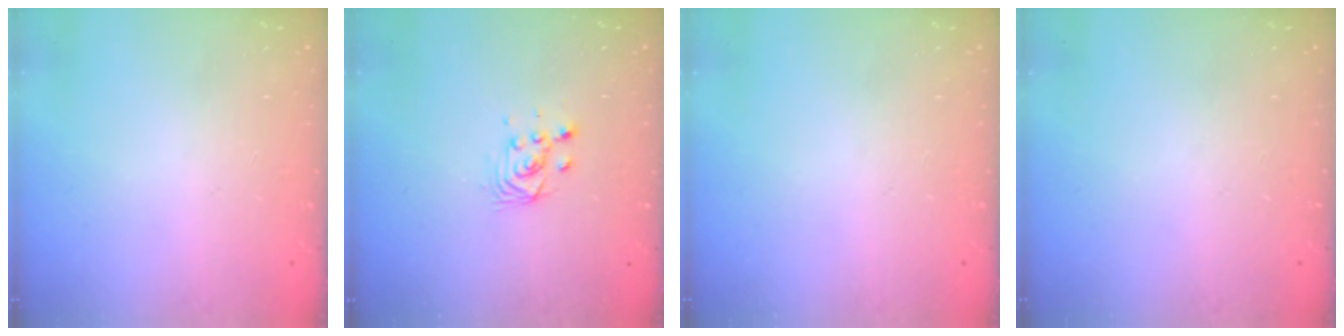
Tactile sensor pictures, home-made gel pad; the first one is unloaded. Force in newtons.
{"total": 4.7, "press": 4.6, "slide": 1.2}
{"total": 0.0}
{"total": 0.0}